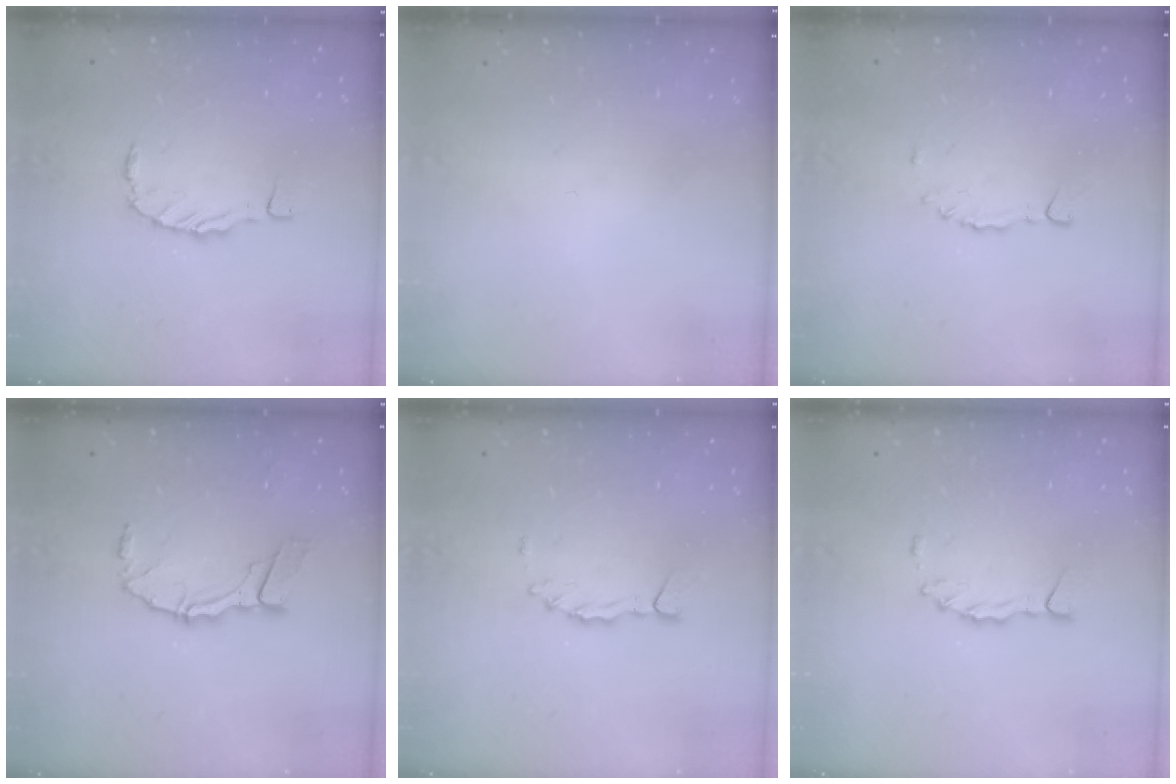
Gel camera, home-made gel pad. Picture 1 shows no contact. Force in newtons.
{"total": 0.0}
{"total": 4.4, "press": 4.3, "slide": 0.8}
{"total": 10.1, "press": 10.1, "slide": 1.1}
{"total": 1.5, "press": 1.5, "slide": 0.2}
{"total": 2.8, "press": 2.8, "slide": 0.4}